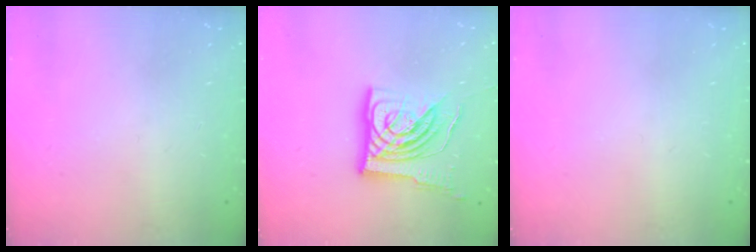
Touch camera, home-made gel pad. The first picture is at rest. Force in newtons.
{"total": 15.5, "press": 15.4, "slide": 1.8}
{"total": 0.0}